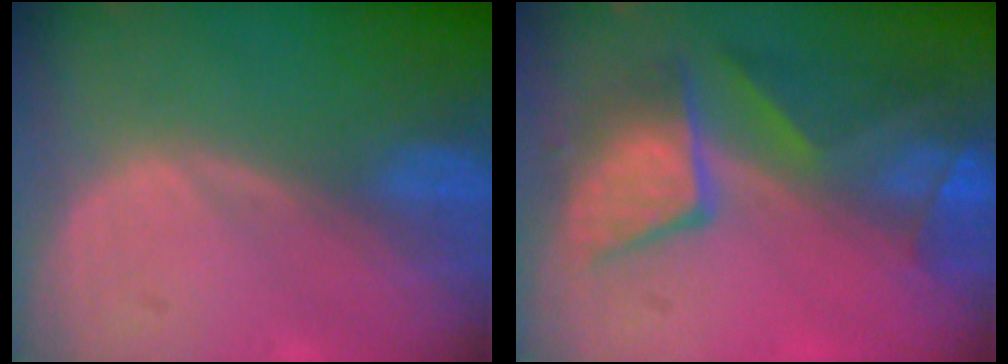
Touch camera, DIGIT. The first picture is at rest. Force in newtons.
{"total": 10.1, "press": 8.7, "slide": 5.0}